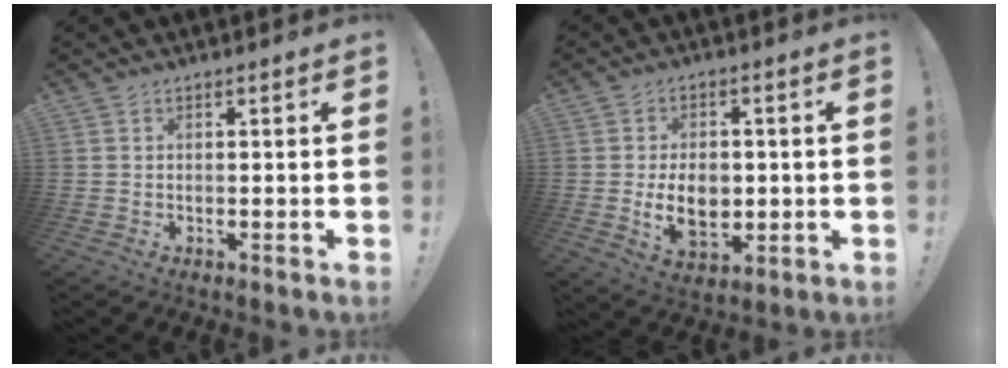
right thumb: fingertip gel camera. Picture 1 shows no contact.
{"total": 10.1, "force": [-1.2, 7.1, 7.1], "torque": [-0.113, -0.002, -0.019]}